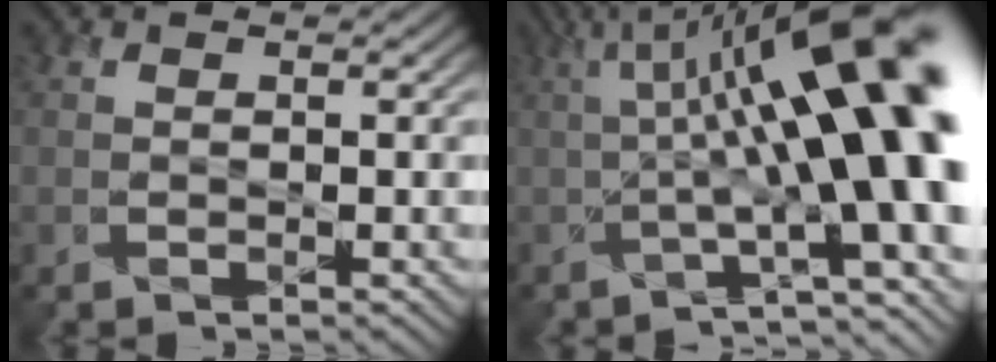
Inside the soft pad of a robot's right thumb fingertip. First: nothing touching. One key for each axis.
{"total": 17.9, "fx": 1.5, "fy": 5.0, "fz": 17.1, "tx": -0.242, "ty": 0.020, "tz": 0.029}